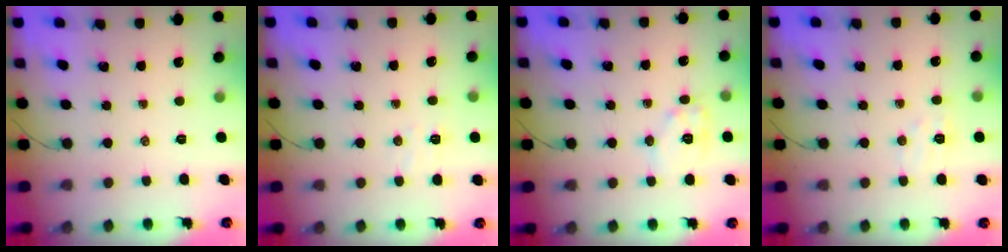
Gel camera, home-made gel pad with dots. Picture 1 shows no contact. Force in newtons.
{"total": 4.1, "press": 4.0, "slide": 0.9}
{"total": 8.6, "press": 8.6, "slide": 0.1}
{"total": 5.9, "press": 5.7, "slide": 1.4}